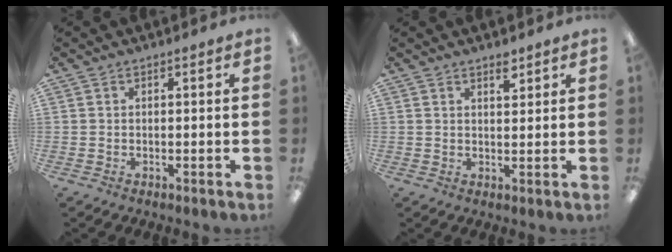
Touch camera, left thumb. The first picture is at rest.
{"total": 3.1, "force": [2.5, 1.2, 1.4], "torque": [-0.008, -0.014, 0.040]}